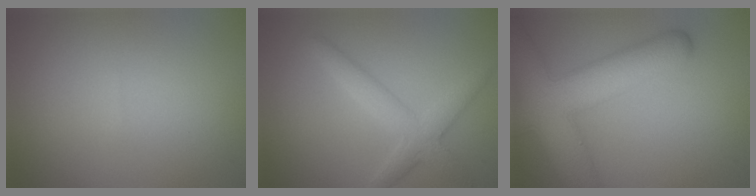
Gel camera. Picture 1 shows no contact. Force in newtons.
{"total": 3.4, "press": 3.4, "slide": 0.1}
{"total": 9.6, "press": 9.6, "slide": 0.6}